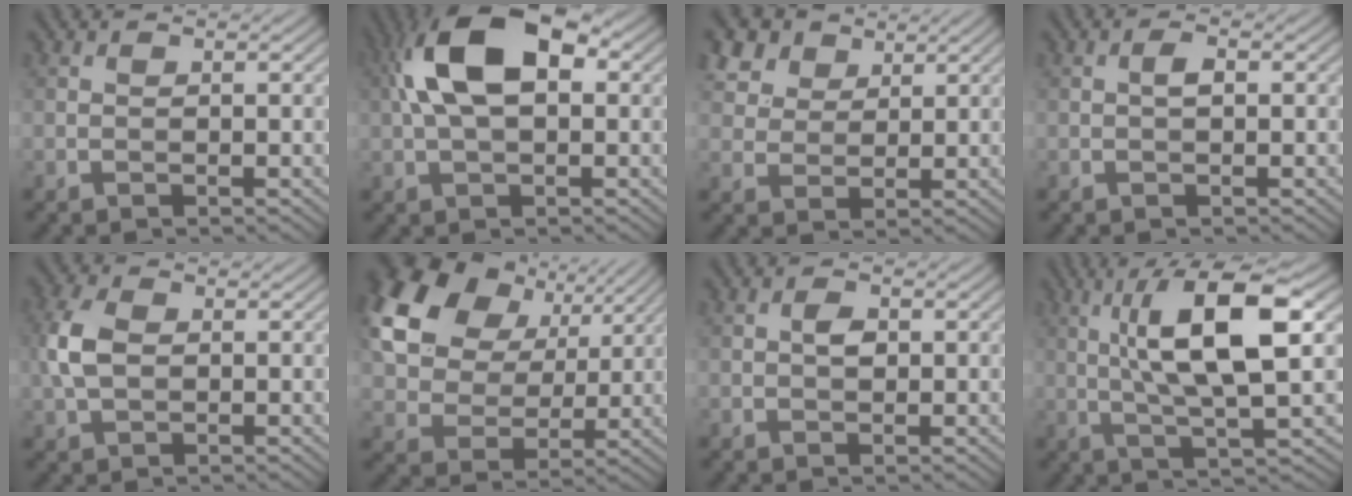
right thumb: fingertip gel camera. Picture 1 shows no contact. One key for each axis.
{"total": 11.8, "fx": 2.7, "fy": 6.2, "fz": 9.7, "tx": -0.200, "ty": 0.018, "tz": 0.039}
{"total": 7.2, "fx": 4.7, "fy": 4.5, "fz": 3.1, "tx": -0.099, "ty": -0.001, "tz": 0.098}
{"total": 1.2, "fx": 0.0, "fy": 0.4, "fz": 1.2, "tx": -0.022, "ty": 0.005, "tz": -0.002}
{"total": 5.2, "fx": 0.2, "fy": 3.3, "fz": 4.0, "tx": -0.106, "ty": 0.009, "tz": -0.002}
{"total": 16.6, "fx": 7.2, "fy": 11.3, "fz": 9.9, "tx": -0.244, "ty": 0.031, "tz": 0.134}
{"total": 1.6, "fx": 0.1, "fy": 1.0, "fz": 1.3, "tx": -0.026, "ty": 0.004, "tz": 0.000}
{"total": 12.1, "fx": 2.6, "fy": 3.0, "fz": 11.4, "tx": -0.201, "ty": 0.009, "tz": 0.043}